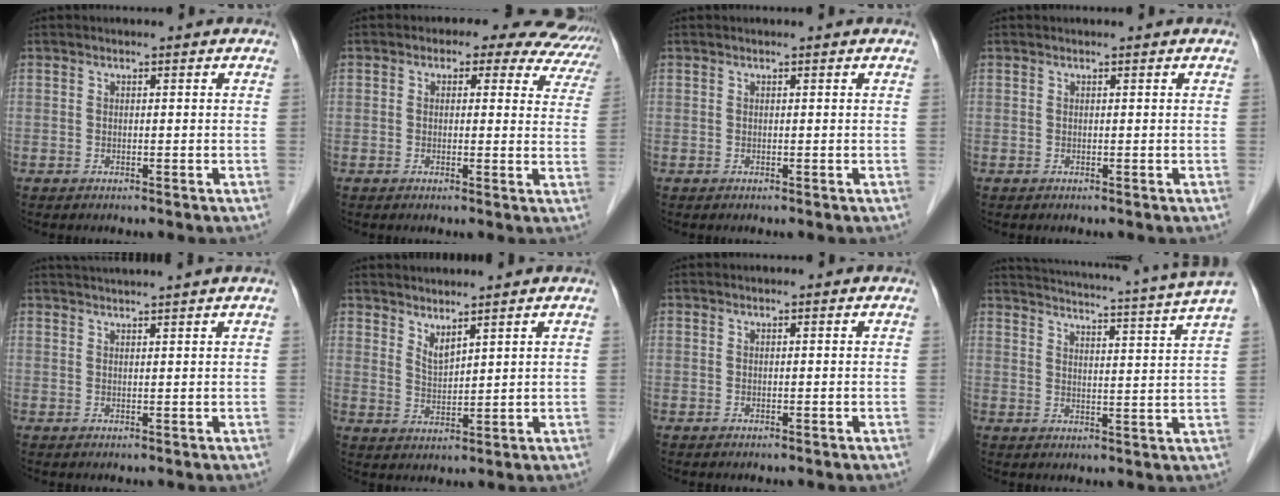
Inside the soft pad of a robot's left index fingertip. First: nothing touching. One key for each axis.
{"total": 12.6, "fx": 10.3, "fy": 5.7, "fz": 4.5, "tx": -0.028, "ty": 0.016, "tz": 0.089}
{"total": 0.0}
{"total": 0.0}
{"total": 4.7, "fx": 4.2, "fy": -1.4, "fz": 1.5, "tx": -0.017, "ty": 0.018, "tz": 0.062}
{"total": 3.0, "fx": 2.6, "fy": 0.6, "fz": 1.4, "tx": -0.034, "ty": -0.013, "tz": 0.058}
{"total": 0.0}
{"total": 16.9, "fx": 15.4, "fy": -2.1, "fz": 6.7, "tx": -0.120, "ty": -0.059, "tz": 0.192}